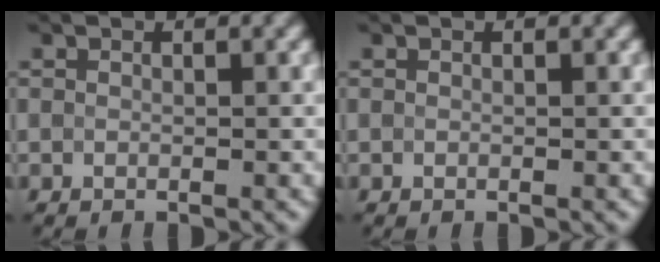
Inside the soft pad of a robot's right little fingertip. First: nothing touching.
{"total": 0.0}